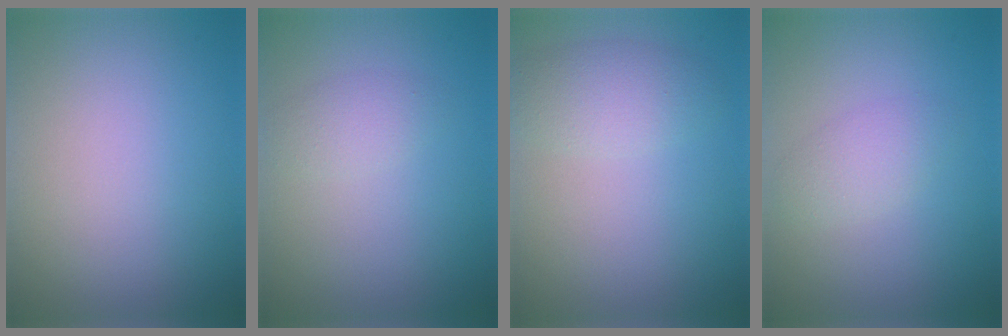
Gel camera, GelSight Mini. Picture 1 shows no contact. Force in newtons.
{"total": 1.6, "press": 1.6, "slide": 0.1}
{"total": 2.7, "press": 2.7, "slide": 0.2}
{"total": 2.0, "press": 2.0, "slide": 0.1}